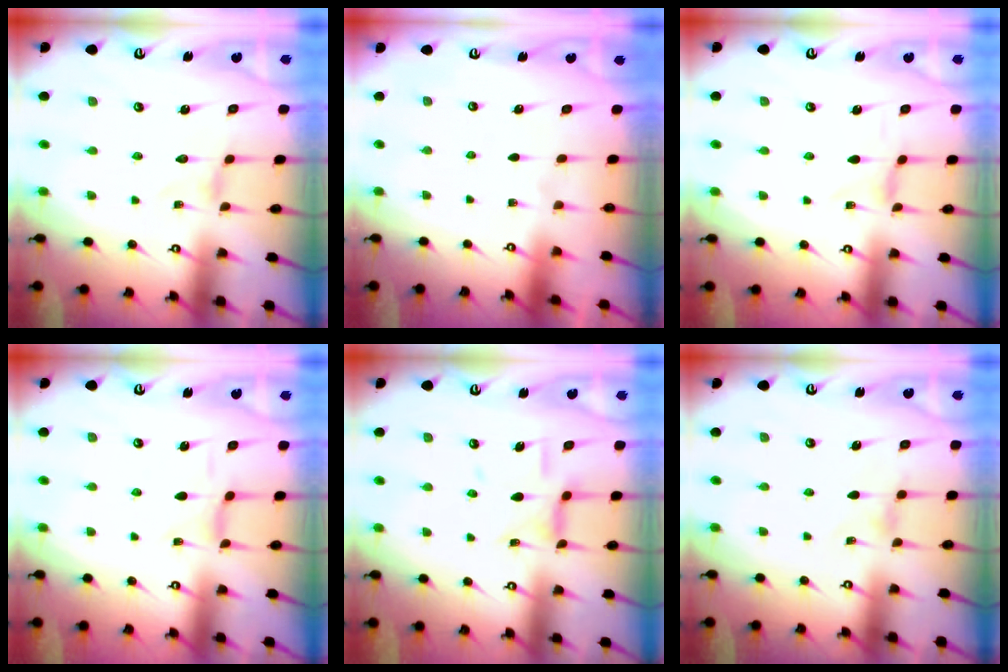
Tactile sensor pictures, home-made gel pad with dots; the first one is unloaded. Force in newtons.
{"total": 0.0}
{"total": 0.0}
{"total": 3.8, "press": 3.8, "slide": 0.2}
{"total": 9.9, "press": 9.8, "slide": 0.7}
{"total": 1.3, "press": 1.3, "slide": 0.3}